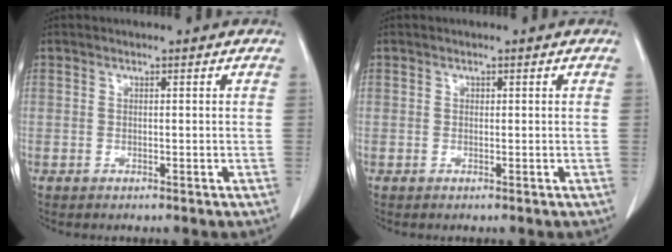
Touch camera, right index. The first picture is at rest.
{"total": 0.0}